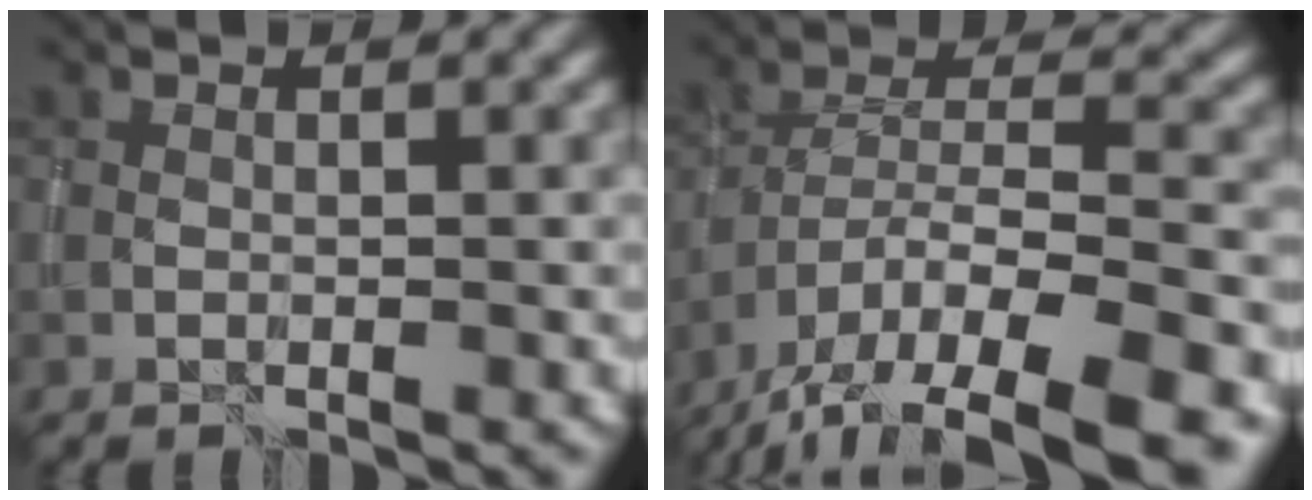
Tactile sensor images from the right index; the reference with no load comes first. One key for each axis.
{"total": 15.3, "fx": -11.4, "fy": 4.7, "fz": 9.1, "tx": -0.166, "ty": -0.017, "tz": -0.167}